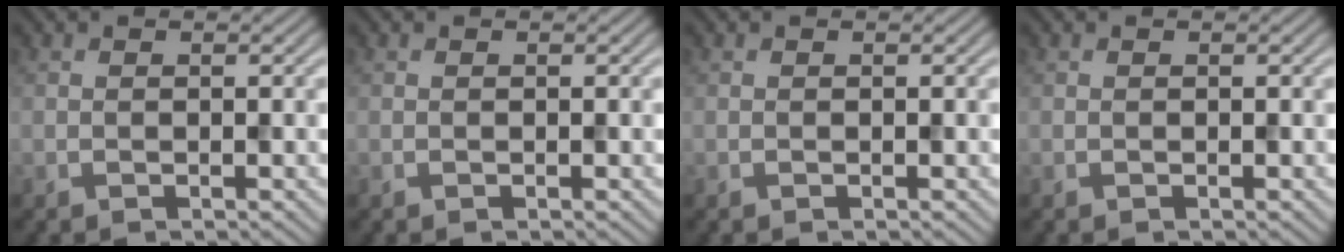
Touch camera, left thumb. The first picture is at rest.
{"total": 0.0}
{"total": 0.0}
{"total": 0.0}